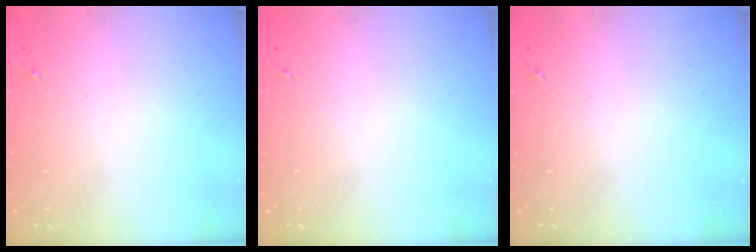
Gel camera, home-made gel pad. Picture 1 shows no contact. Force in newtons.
{"total": 0.0}
{"total": 0.0}